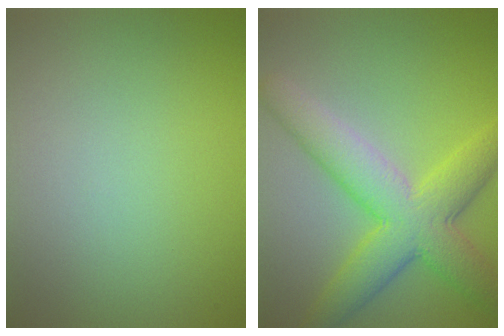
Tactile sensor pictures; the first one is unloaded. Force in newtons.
{"total": 7.5, "press": 7.5, "slide": 0.2}